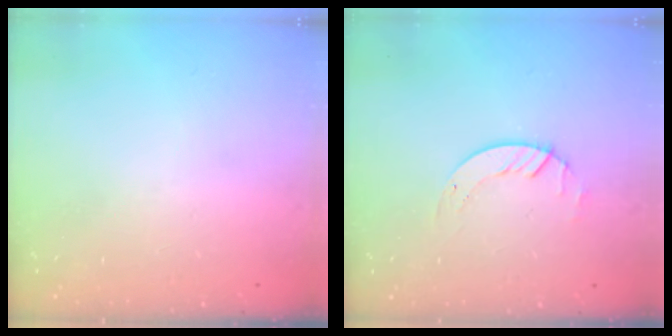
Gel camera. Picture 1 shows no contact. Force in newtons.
{"total": 2.0, "press": 2.0, "slide": 0.2}